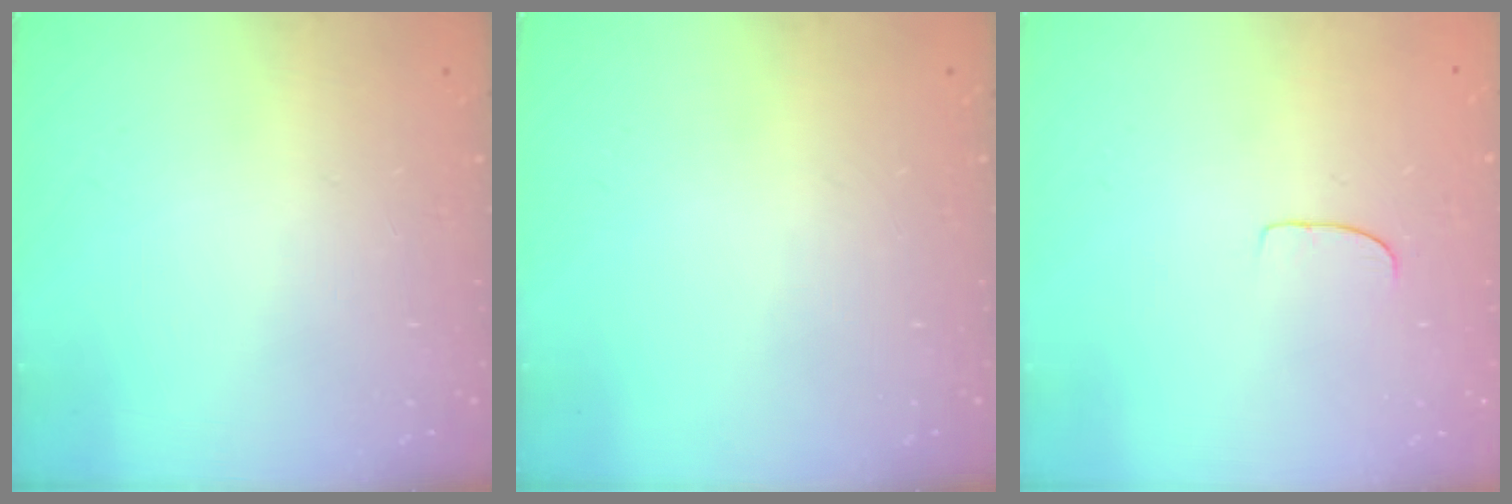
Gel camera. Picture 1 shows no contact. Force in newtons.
{"total": 0.0}
{"total": 5.0, "press": 4.9, "slide": 0.5}